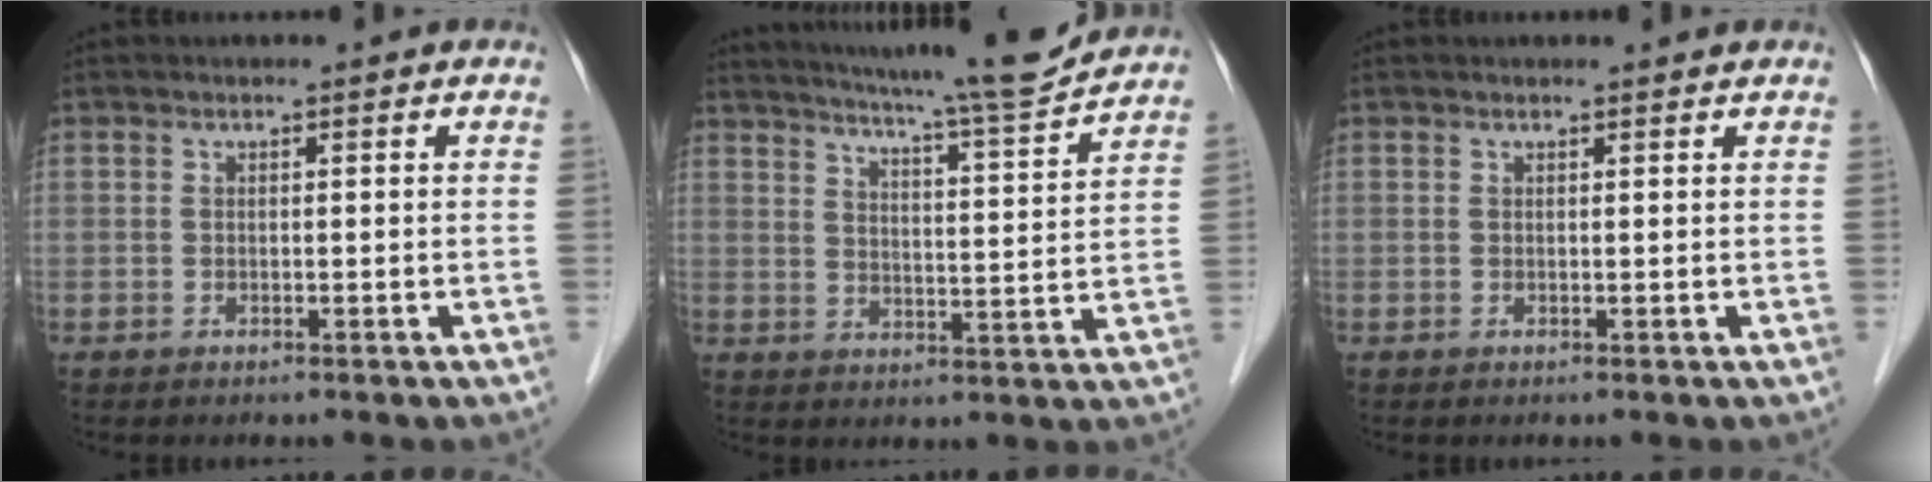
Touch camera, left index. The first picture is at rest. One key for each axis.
{"total": 14.4, "fx": 13.2, "fy": -0.9, "fz": 5.5, "tx": -0.094, "ty": -0.023, "tz": 0.184}
{"total": 1.0, "fx": 1.0, "fy": -0.1, "fz": 0.1, "tx": -0.011, "ty": -0.002, "tz": 0.012}